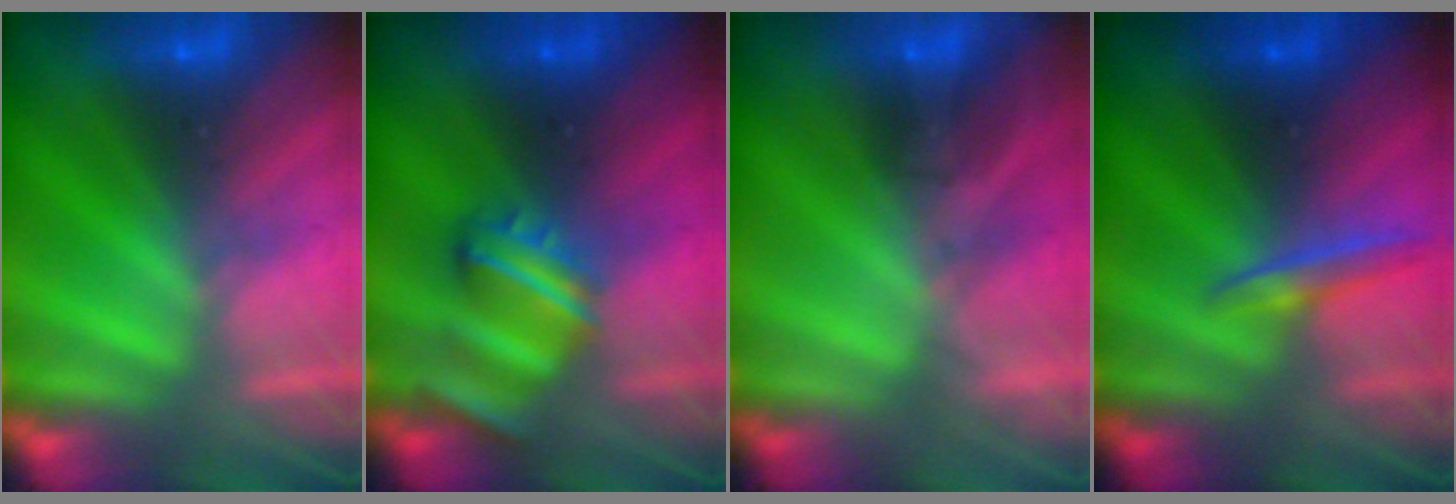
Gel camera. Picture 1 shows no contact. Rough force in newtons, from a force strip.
{"total": 4.6}
{"total": 1.7}
{"total": 1.7}